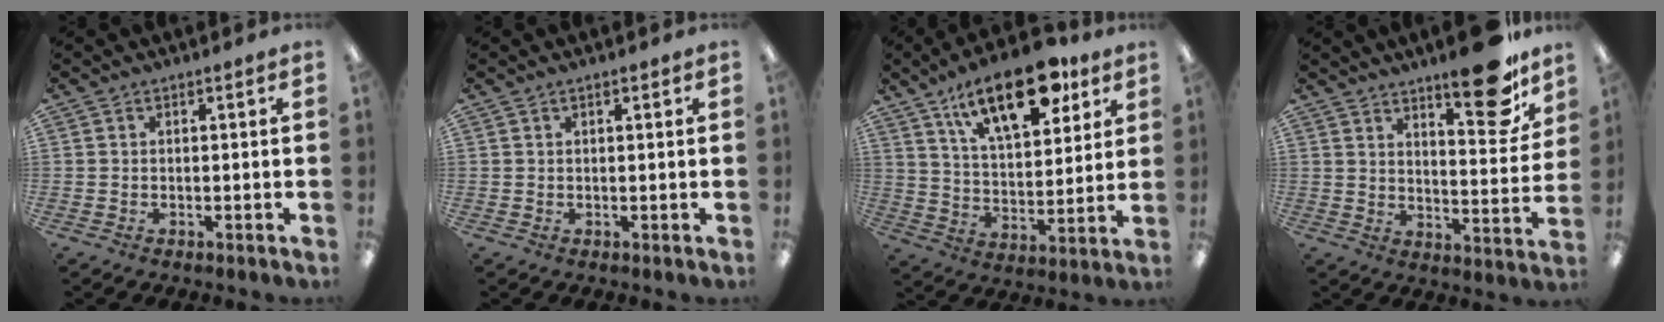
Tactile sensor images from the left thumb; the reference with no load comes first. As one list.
[{"total": 0.7, "force": [0.4, 0.2, 0.4], "torque": [-0.010, 0.002, 0.008]}, {"total": 19.5, "force": [12.1, 8.6, 12.6], "torque": [-0.191, -0.053, 0.200]}, {"total": 11.4, "force": [8.4, 3.6, 6.8], "torque": [-0.065, -0.060, 0.136]}]